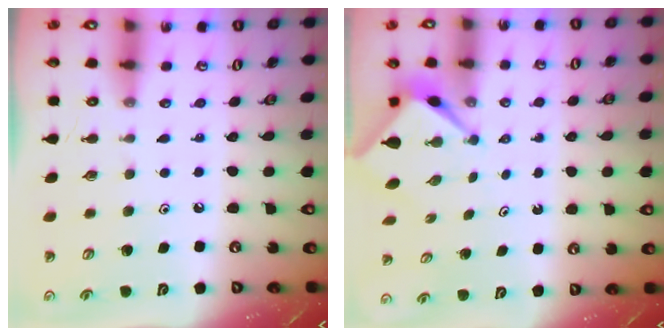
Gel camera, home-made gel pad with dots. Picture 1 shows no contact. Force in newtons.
{"total": 2.5, "press": 2.5, "slide": 0.2}